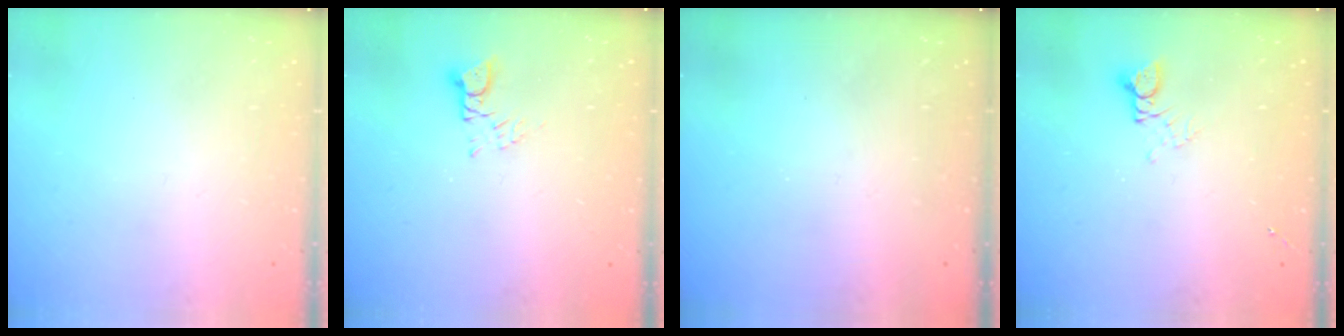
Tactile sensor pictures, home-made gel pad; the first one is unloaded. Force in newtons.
{"total": 3.0, "press": 3.0, "slide": 0.4}
{"total": 0.0}
{"total": 2.6, "press": 2.6, "slide": 0.1}